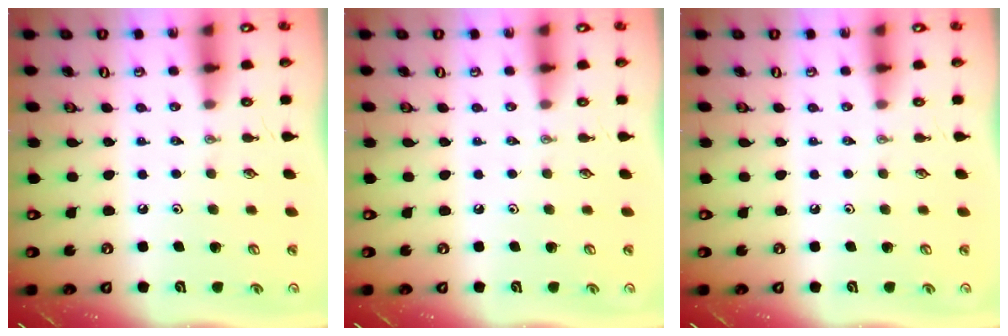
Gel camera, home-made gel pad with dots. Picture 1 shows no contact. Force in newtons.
{"total": 0.0}
{"total": 0.0}